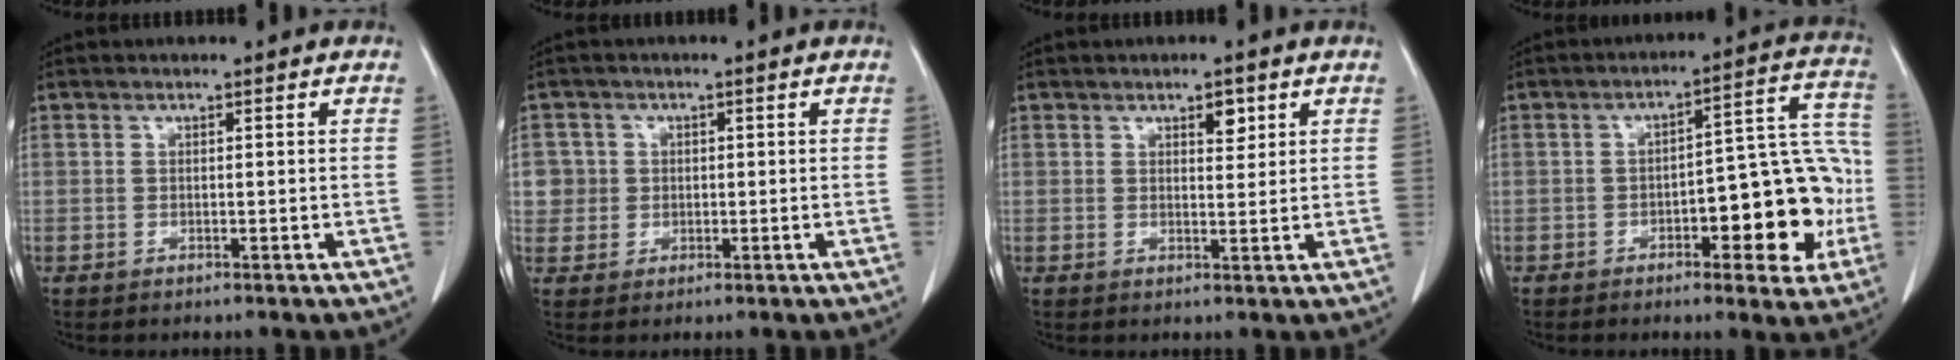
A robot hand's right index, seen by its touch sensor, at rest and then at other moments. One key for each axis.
{"total": 3.8, "fx": 0.6, "fy": 3.8, "fz": -0.1, "tx": 0.020, "ty": 0.007, "tz": 0.011}
{"total": 2.4, "fx": 1.4, "fy": 1.0, "fz": 1.7, "tx": -0.023, "ty": -0.004, "tz": 0.021}
{"total": 14.5, "fx": -3.7, "fy": 5.1, "fz": 13.0, "tx": -0.151, "ty": 0.042, "tz": -0.046}